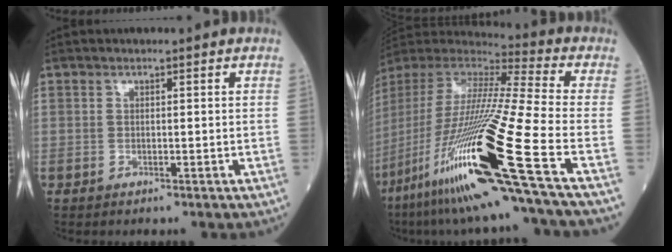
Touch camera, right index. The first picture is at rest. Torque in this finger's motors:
{"motor_torque": [2.13, 0.00, 1.05, 0.21]}